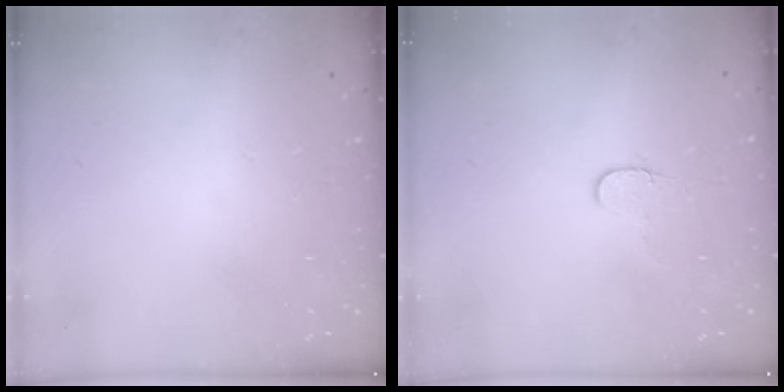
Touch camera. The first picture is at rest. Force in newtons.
{"total": 4.7, "press": 4.7, "slide": 0.5}